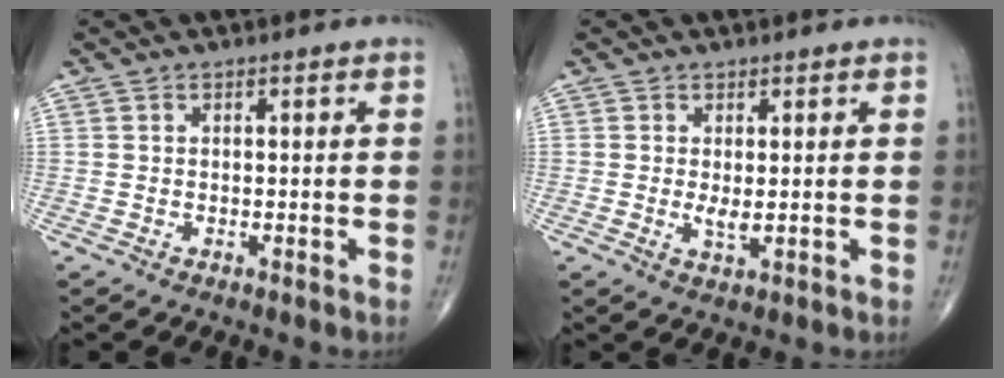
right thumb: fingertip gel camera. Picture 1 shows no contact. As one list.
[{"total": 2.0, "force": [0.1, 0.8, 1.9], "torque": [-0.038, -0.007, 0.008]}]